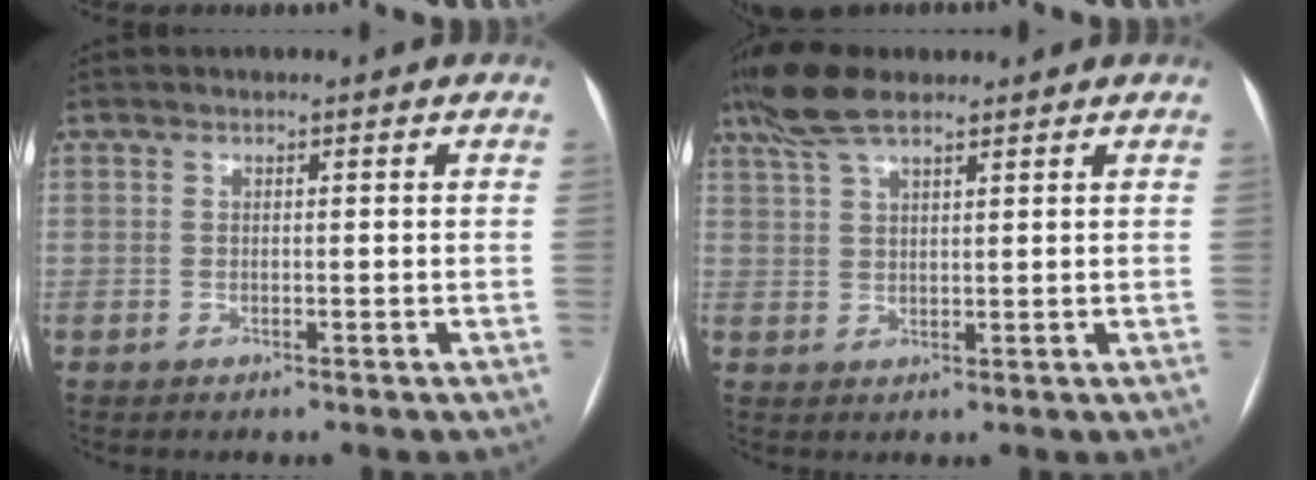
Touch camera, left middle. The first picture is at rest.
{"total": 6.9, "force": [5.3, 1.8, 4.1], "torque": [-0.089, 0.028, 0.101]}